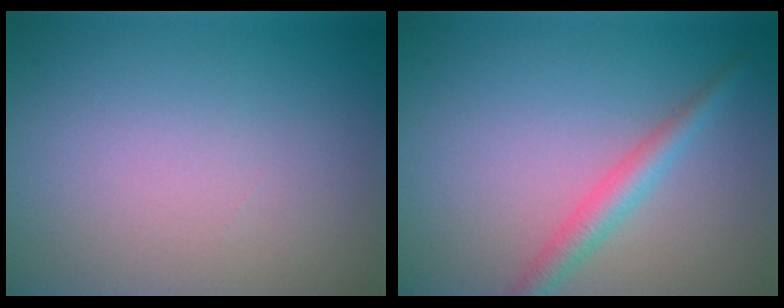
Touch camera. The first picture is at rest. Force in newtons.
{"total": 2.6, "press": 2.6, "slide": 0.0}